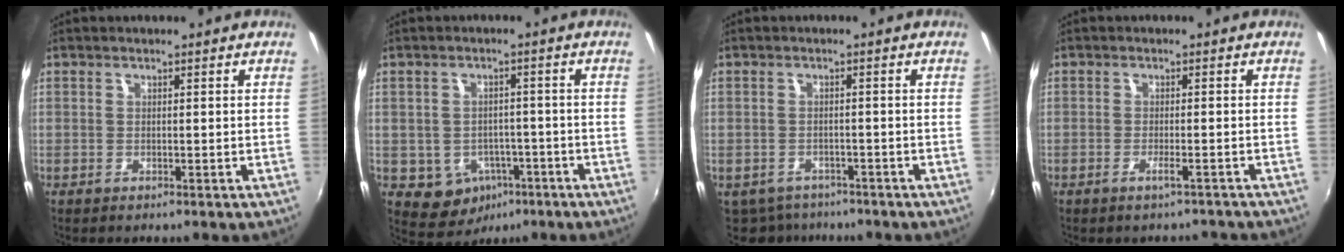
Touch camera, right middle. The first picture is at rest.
{"total": 7.5, "force": [-3.4, 6.2, 2.4], "torque": [-0.060, 0.009, -0.026]}
{"total": 6.6, "force": [-5.3, 3.6, 1.5], "torque": [-0.046, -0.016, -0.077]}
{"total": 3.8, "force": [-3.6, 0.5, 1.2], "torque": [-0.025, -0.004, -0.047]}